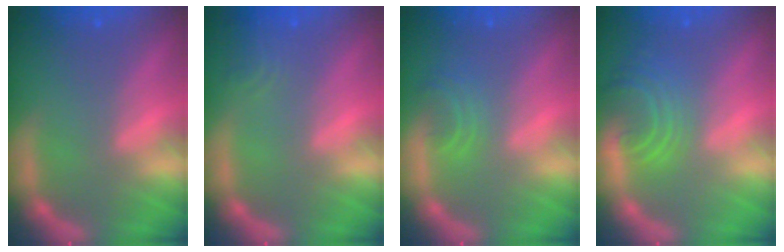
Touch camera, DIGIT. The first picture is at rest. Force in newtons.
{"total": 2.4}
{"total": 2.4}
{"total": 5.5}